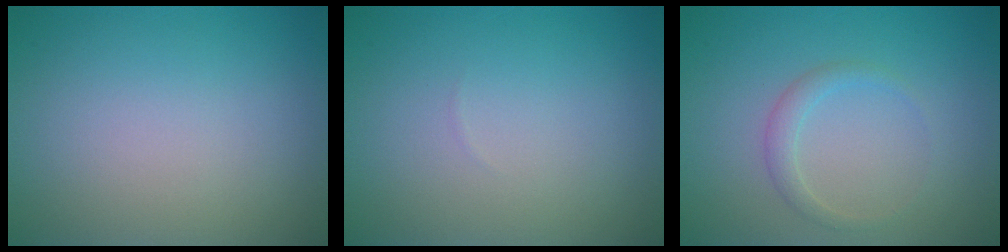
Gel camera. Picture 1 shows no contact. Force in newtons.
{"total": 0.0}
{"total": 1.4, "press": 1.4, "slide": 0.0}